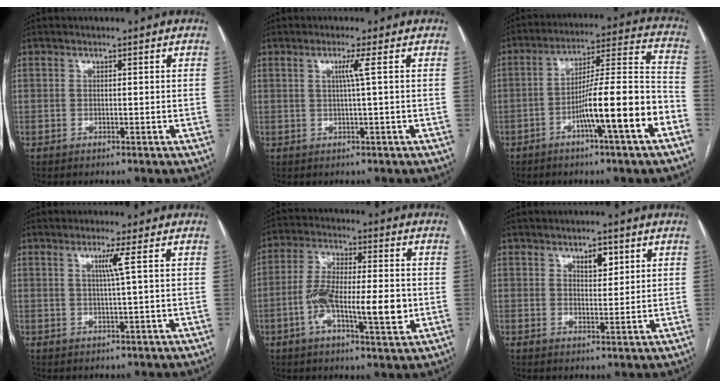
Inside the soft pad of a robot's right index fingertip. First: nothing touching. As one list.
[{"total": 2.3, "force": [0.5, -0.9, 2.1], "torque": [-0.040, -0.002, 0.012]}, {"total": 14.8, "force": [-6.1, 0.1, 13.5], "torque": [-0.212, 0.013, -0.098]}, {"total": 2.5, "force": [0.7, -1.0, 2.2], "torque": [-0.044, -0.004, 0.016]}, {"total": 12.8, "force": [-2.6, 3.5, 12.0], "torque": [-0.216, 0.007, -0.043]}, {"total": 3.3, "force": [1.8, 1.4, 2.4], "torque": [-0.037, -0.001, 0.031]}]